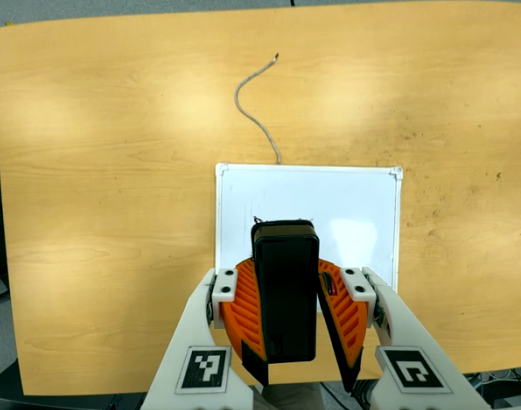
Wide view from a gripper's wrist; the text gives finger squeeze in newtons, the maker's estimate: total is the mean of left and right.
{"total": 8.6, "left": 9.1, "right": 8.0}